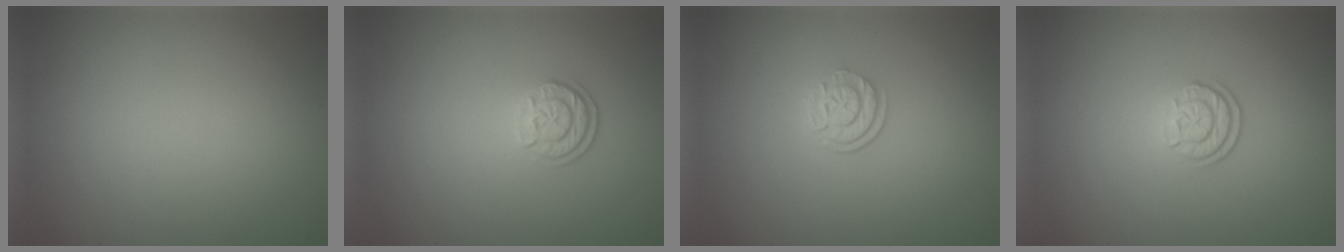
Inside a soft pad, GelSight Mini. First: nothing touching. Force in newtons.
{"total": 2.3, "press": 1.7, "slide": 1.4}
{"total": 2.5, "press": 1.8, "slide": 1.8}
{"total": 2.1, "press": 1.8, "slide": 1.2}